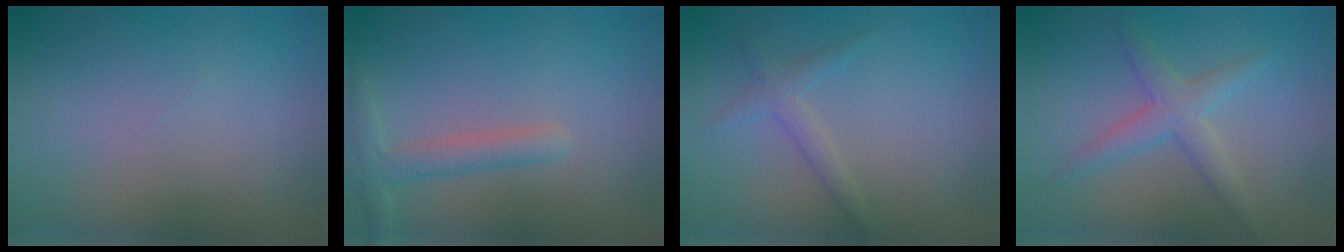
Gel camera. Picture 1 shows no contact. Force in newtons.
{"total": 2.4, "press": 2.4, "slide": 0.1}
{"total": 1.6, "press": 1.6, "slide": 0.1}
{"total": 2.9, "press": 2.9, "slide": 0.0}